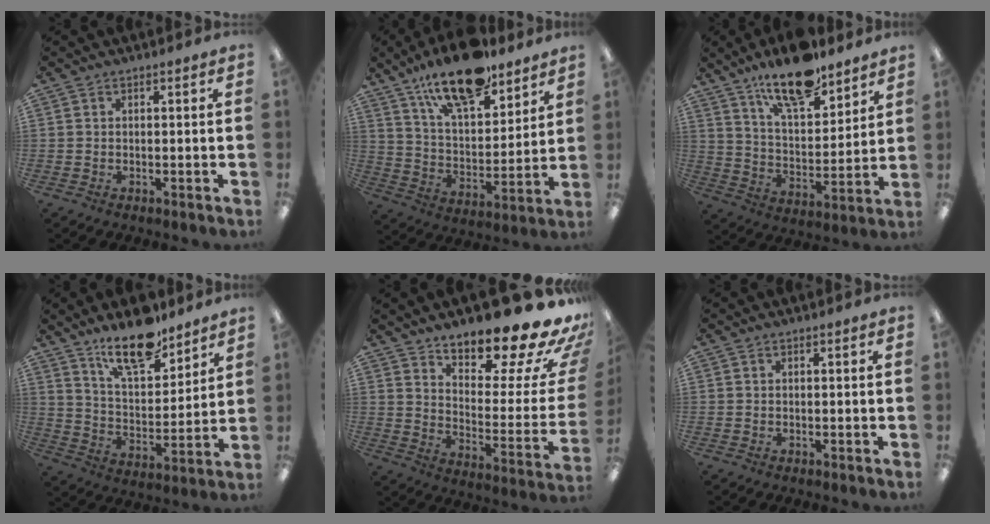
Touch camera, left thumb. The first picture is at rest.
{"total": 18.0, "force": [13.7, 6.9, 9.6], "torque": [-0.165, -0.072, 0.236]}
{"total": 16.0, "force": [12.5, 5.5, 8.4], "torque": [-0.140, -0.068, 0.214]}
{"total": 15.6, "force": [12.3, 5.5, 7.9], "torque": [-0.131, -0.070, 0.213]}
{"total": 19.3, "force": [16.3, 4.4, 9.3], "torque": [-0.114, -0.131, 0.261]}
{"total": 0.0}